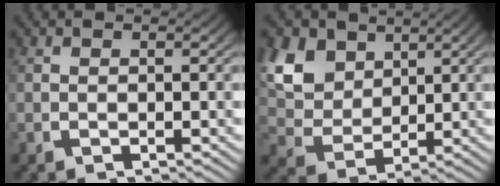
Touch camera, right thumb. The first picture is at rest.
{"total": 9.1, "force": [2.3, 7.0, 5.3], "torque": [-0.146, -0.027, 0.052]}